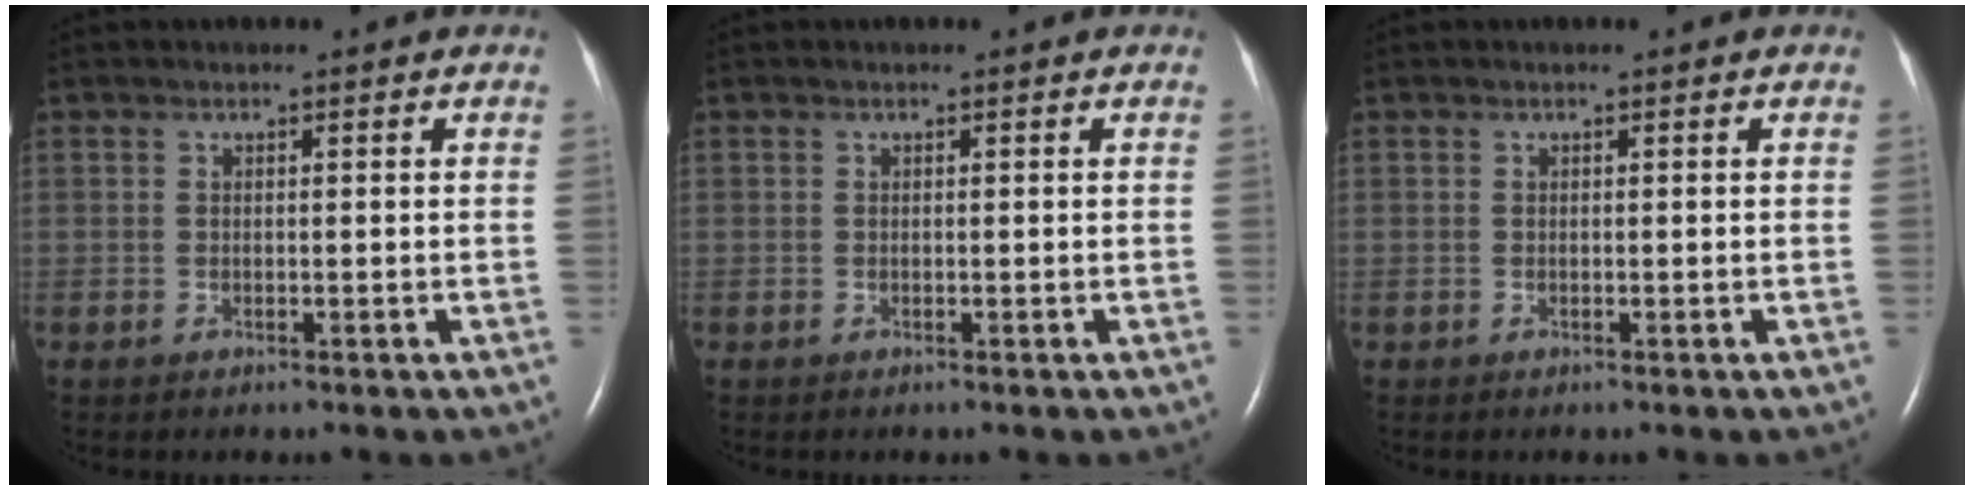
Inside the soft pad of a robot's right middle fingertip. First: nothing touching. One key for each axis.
{"total": 0.0}
{"total": 0.0}